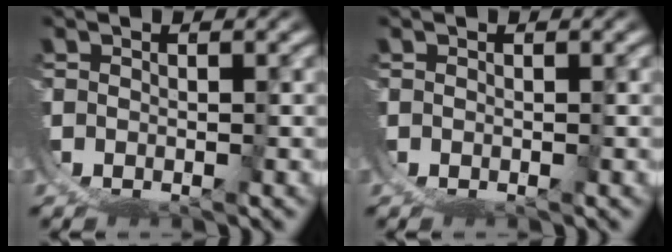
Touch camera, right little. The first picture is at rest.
{"total": 0.0}